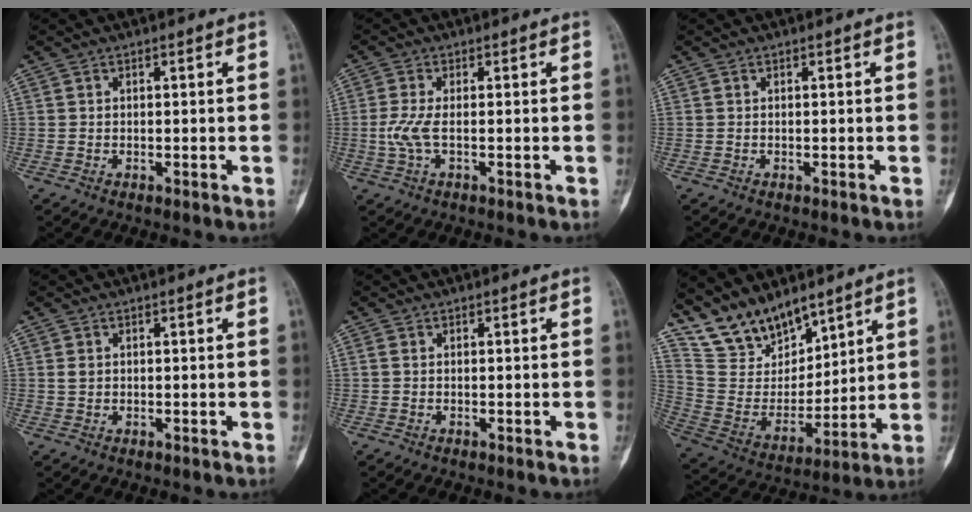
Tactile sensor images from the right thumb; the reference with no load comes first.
{"total": 4.1, "force": [-0.5, 1.4, 3.8], "torque": [-0.107, -0.002, -0.012]}
{"total": 0.0}
{"total": 1.2, "force": [0.2, 0.9, 0.6], "torque": [-0.009, 0.002, 0.007]}
{"total": 0.6, "force": [0.1, 0.4, 0.4], "torque": [-0.013, 0.000, 0.003]}
{"total": 14.0, "force": [11.5, 6.3, 4.8], "torque": [-0.058, -0.065, 0.236]}